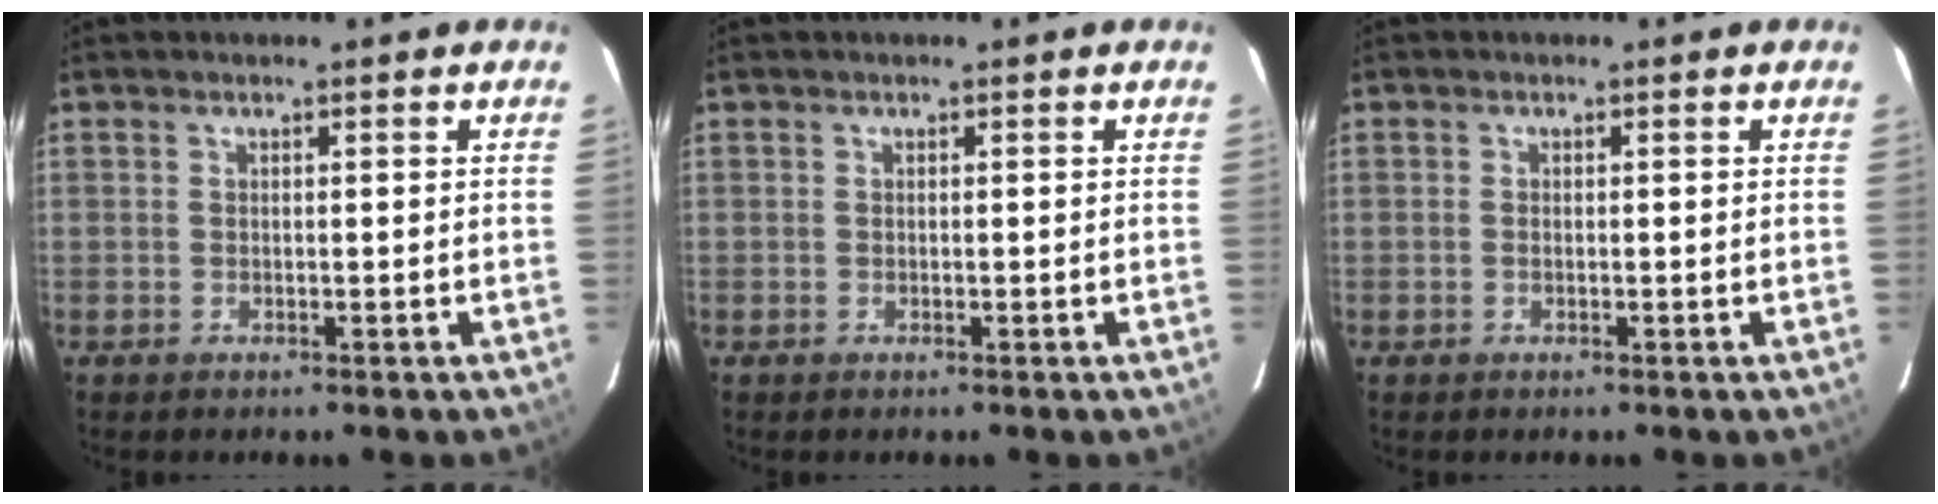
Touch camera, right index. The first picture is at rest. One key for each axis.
{"total": 0.0}
{"total": 0.5, "fx": -0.1, "fy": 0.3, "fz": 0.4, "tx": -0.009, "ty": 0.000, "tz": -0.002}